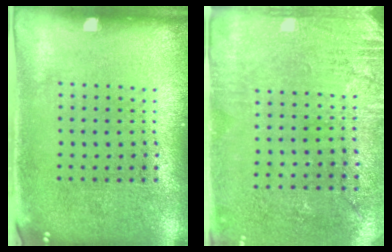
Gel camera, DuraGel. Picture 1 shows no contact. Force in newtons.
{"total": 2.8, "press": 2.4, "slide": 1.5}